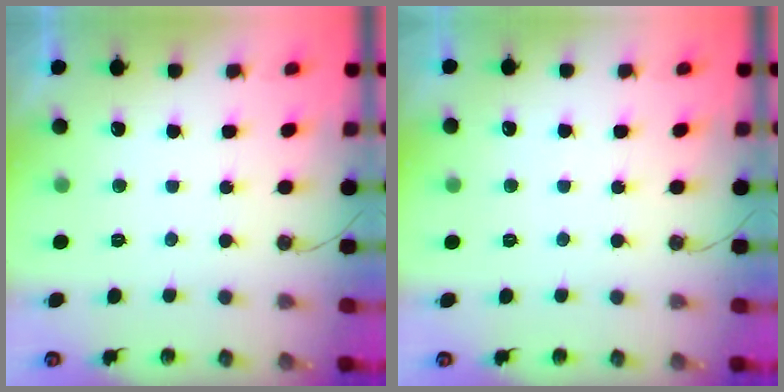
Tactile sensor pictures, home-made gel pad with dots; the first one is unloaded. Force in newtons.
{"total": 2.5, "press": 2.4, "slide": 0.4}